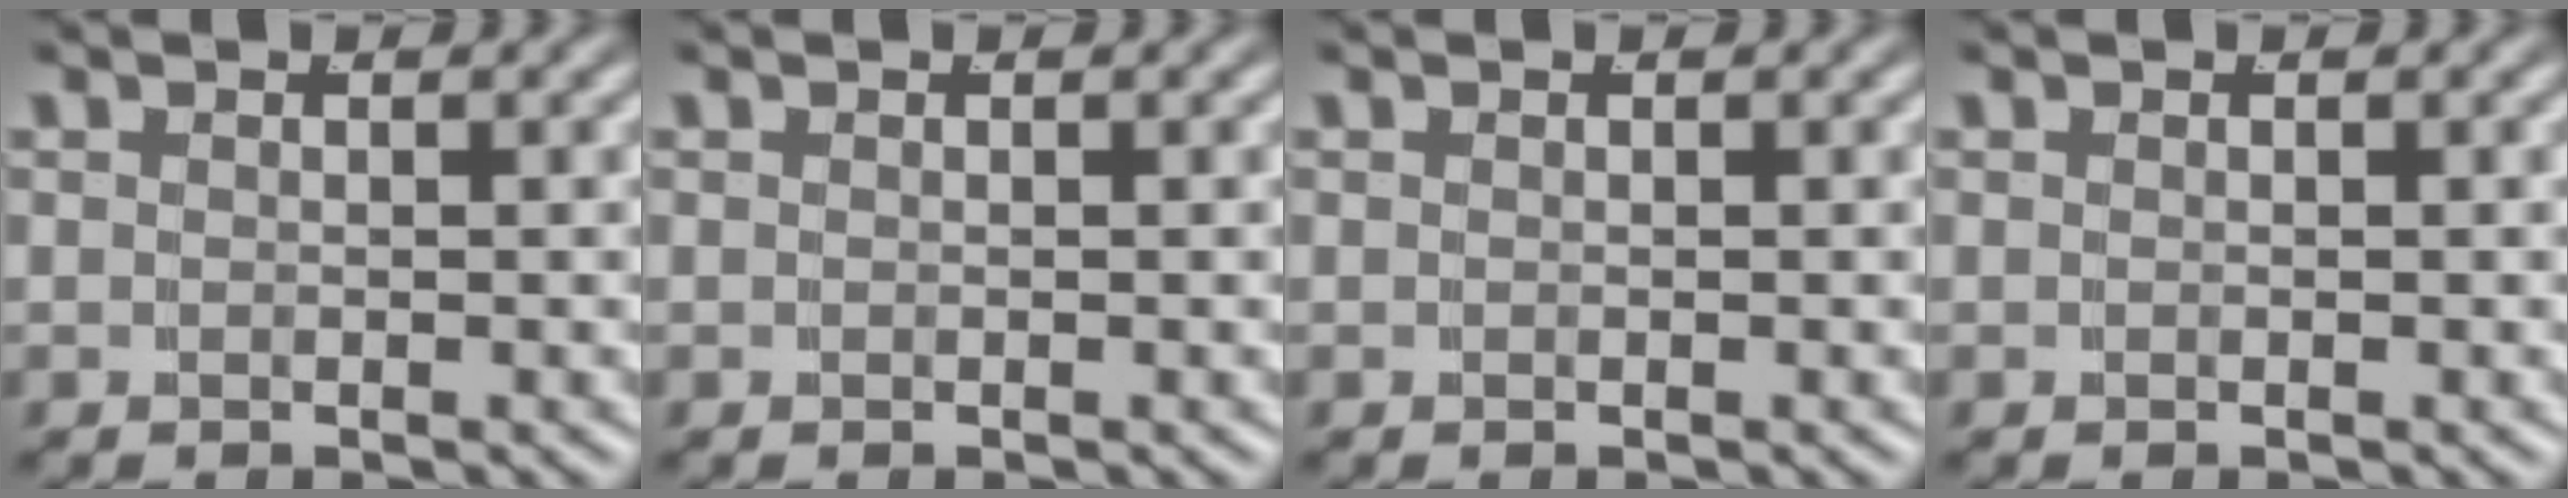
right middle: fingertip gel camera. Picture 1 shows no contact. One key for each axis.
{"total": 0.0}
{"total": 0.0}
{"total": 0.0}